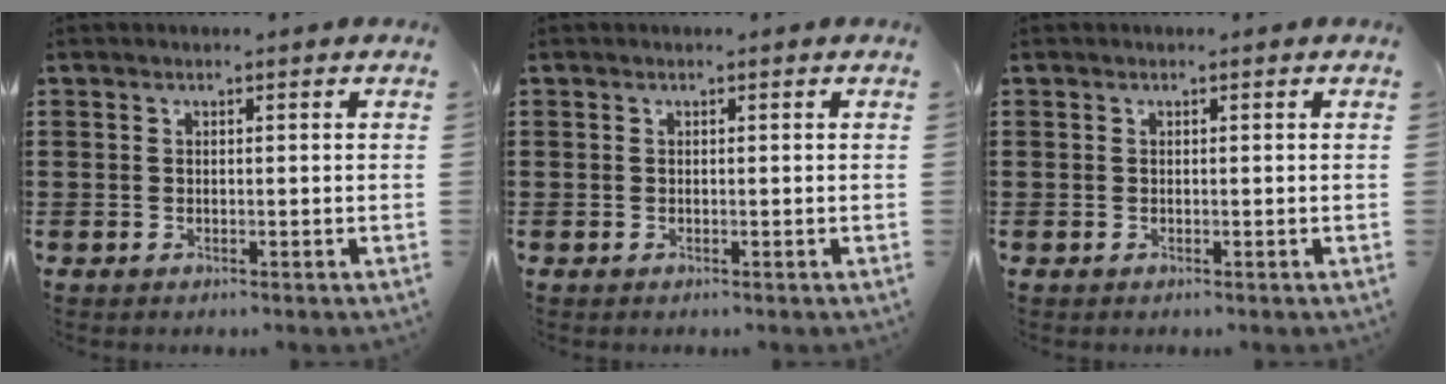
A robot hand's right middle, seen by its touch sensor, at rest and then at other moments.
{"total": 0.0}
{"total": 0.0}